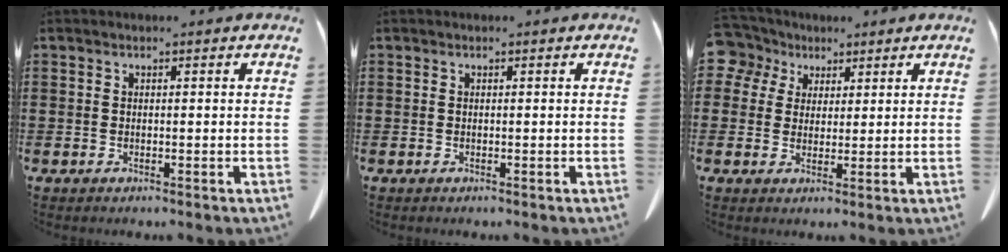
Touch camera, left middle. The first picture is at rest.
{"total": 0.0}
{"total": 5.1, "force": [2.8, 4.1, 1.3], "torque": [-0.043, 0.005, 0.050]}